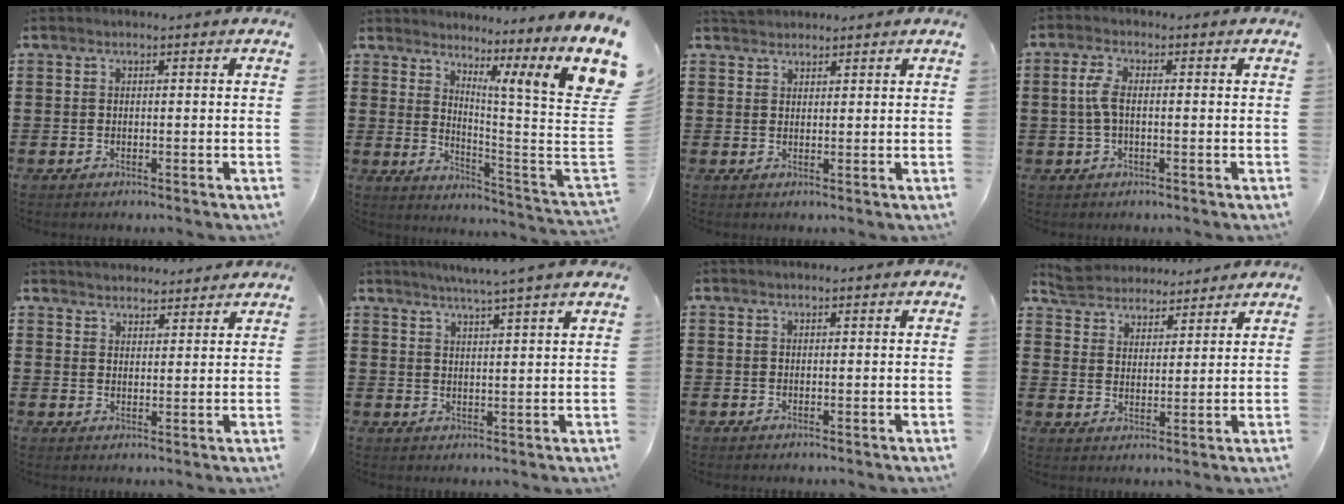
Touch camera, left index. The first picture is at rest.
{"total": 9.0, "force": [5.3, 0.1, 7.3], "torque": [-0.130, -0.066, 0.078]}
{"total": 1.7, "force": [1.7, 0.4, -0.3], "torque": [0.000, 0.003, 0.034]}
{"total": 3.4, "force": [0.0, 1.4, 3.1], "torque": [-0.075, 0.001, -0.007]}
{"total": 3.1, "force": [3.0, 0.6, -0.7], "torque": [0.002, -0.006, 0.058]}
{"total": 3.8, "force": [3.4, -1.0, 1.2], "torque": [-0.033, -0.016, 0.058]}
{"total": 0.0}
{"total": 5.6, "force": [5.5, 1.2, -0.1], "torque": [-0.026, -0.020, 0.101]}